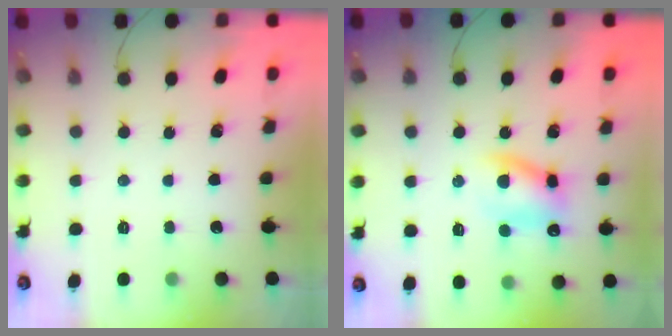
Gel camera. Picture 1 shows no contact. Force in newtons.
{"total": 10.6, "press": 10.3, "slide": 2.3}